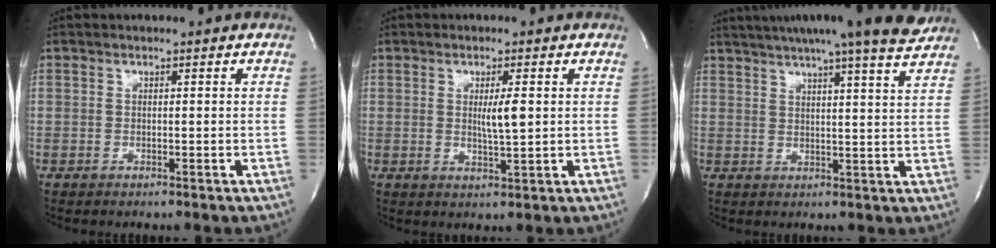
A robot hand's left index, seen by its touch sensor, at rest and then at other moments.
{"total": 3.6, "force": [0.5, 0.2, 3.6], "torque": [-0.063, -0.006, 0.008]}
{"total": 17.9, "force": [15.7, -0.4, 8.8], "torque": [-0.149, 0.000, 0.202]}